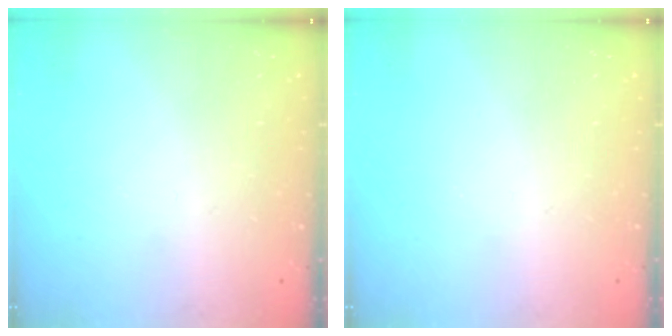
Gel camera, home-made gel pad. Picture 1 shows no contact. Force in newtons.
{"total": 0.0}